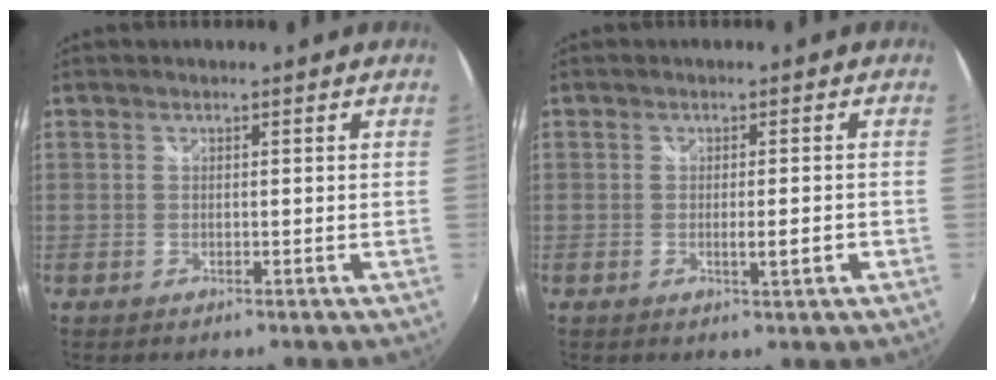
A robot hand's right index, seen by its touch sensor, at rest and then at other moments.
{"total": 3.1, "force": [-0.8, 0.3, 3.0], "torque": [-0.046, -0.005, -0.012]}